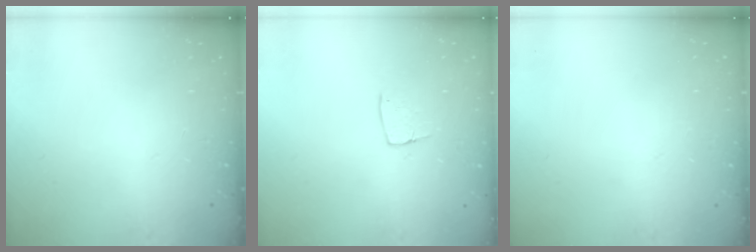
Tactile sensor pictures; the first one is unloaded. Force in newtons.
{"total": 6.5, "press": 6.5, "slide": 0.4}
{"total": 0.0}